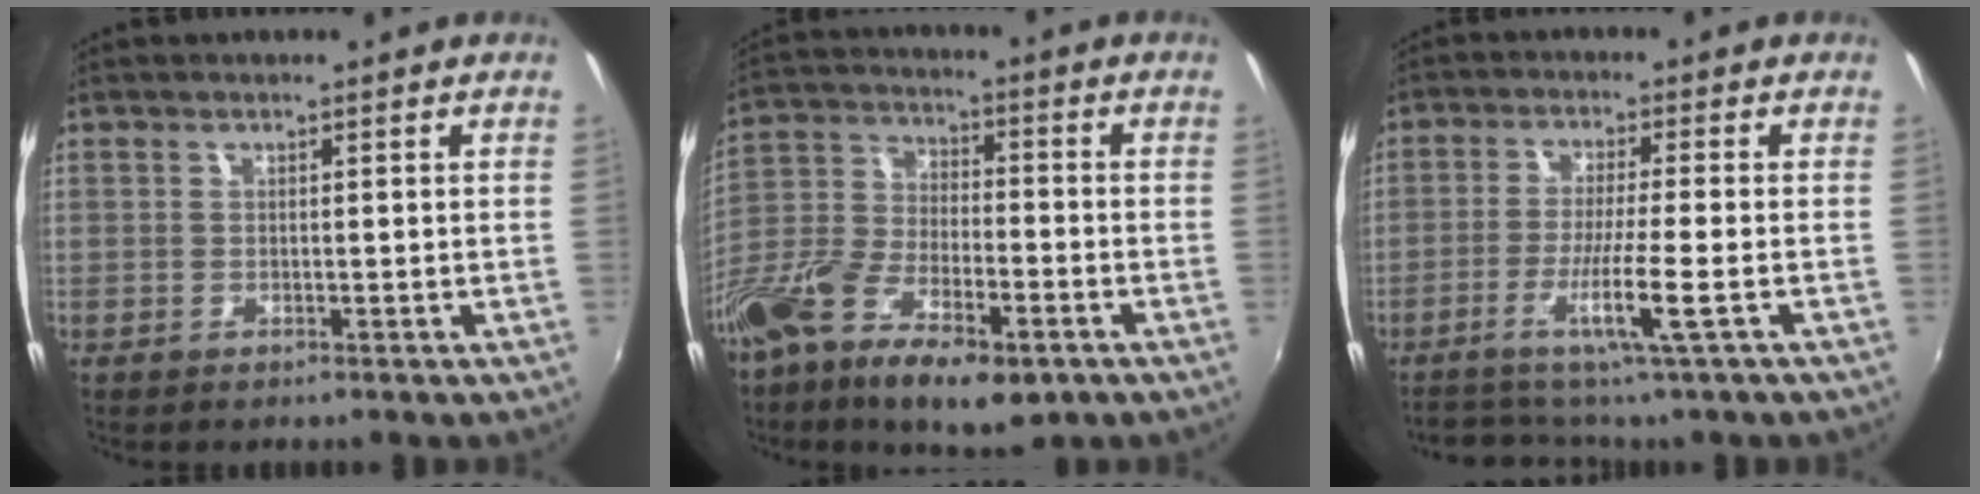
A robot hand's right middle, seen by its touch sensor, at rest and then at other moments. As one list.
[{"total": 18.4, "force": [-10.8, 7.4, 13.0], "torque": [-0.268, -0.037, -0.200]}, {"total": 7.0, "force": [-3.9, -0.2, 5.7], "torque": [-0.120, -0.008, -0.073]}]